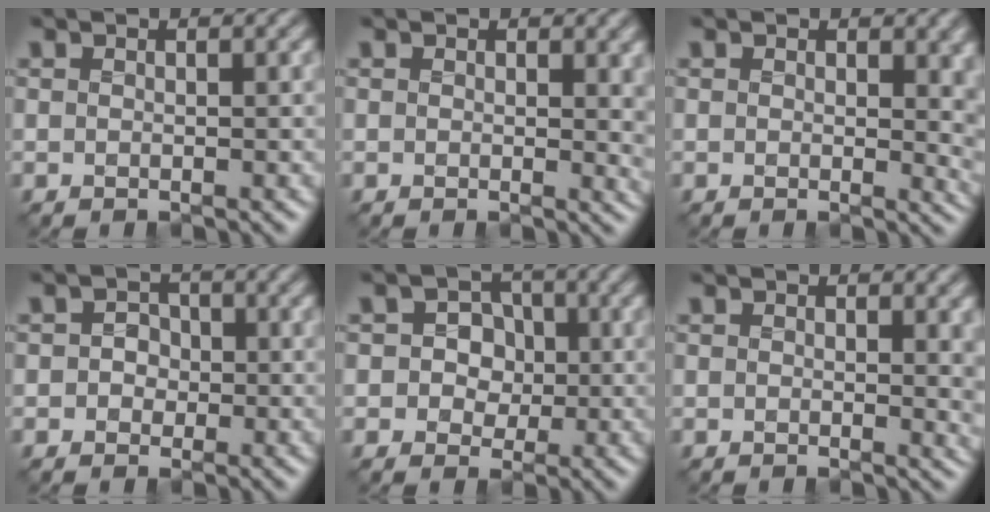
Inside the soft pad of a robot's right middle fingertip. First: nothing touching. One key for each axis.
{"total": 2.8, "fx": 1.3, "fy": 1.5, "fz": 1.9, "tx": -0.026, "ty": -0.002, "tz": 0.022}
{"total": 4.3, "fx": 1.6, "fy": 2.7, "fz": 3.0, "tx": -0.040, "ty": -0.007, "tz": 0.031}
{"total": 2.4, "fx": 0.0, "fy": 2.1, "fz": 1.2, "tx": -0.008, "ty": 0.005, "tz": -0.018}
{"total": 5.2, "fx": 0.7, "fy": 4.3, "fz": 2.7, "tx": -0.035, "ty": 0.016, "tz": -0.010}
{"total": 2.5, "fx": 1.2, "fy": 1.1, "fz": 1.9, "tx": -0.024, "ty": -0.001, "tz": 0.019}